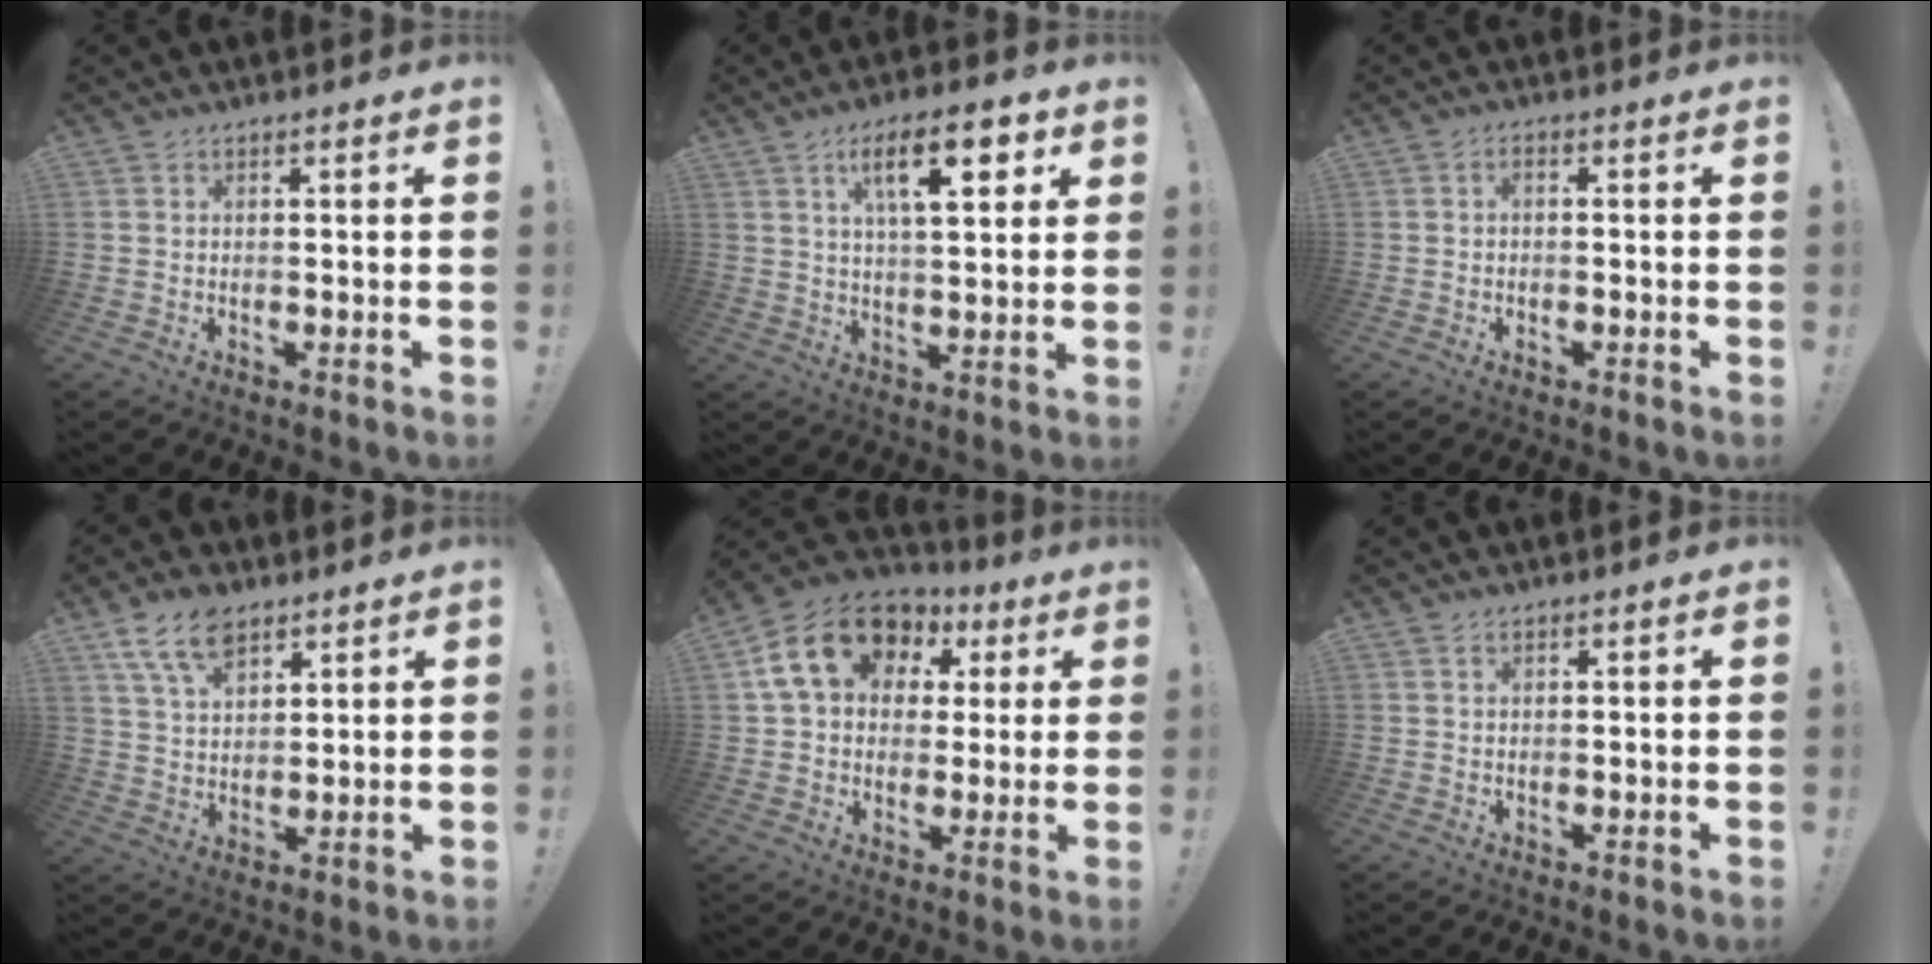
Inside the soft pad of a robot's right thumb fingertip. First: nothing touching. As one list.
[{"total": 13.2, "force": [5.3, 4.7, 11.2], "torque": [-0.175, 0.000, 0.081]}, {"total": 1.5, "force": [-0.8, 0.3, 1.2], "torque": [-0.021, 0.006, -0.015]}, {"total": 10.6, "force": [7.0, 5.7, 5.7], "torque": [-0.106, -0.025, 0.133]}, {"total": 17.5, "force": [6.9, 12.8, 9.9], "torque": [-0.155, -0.010, 0.130]}, {"total": 0.6, "force": [0.5, 0.2, 0.3], "torque": [0.002, -0.003, 0.009]}]